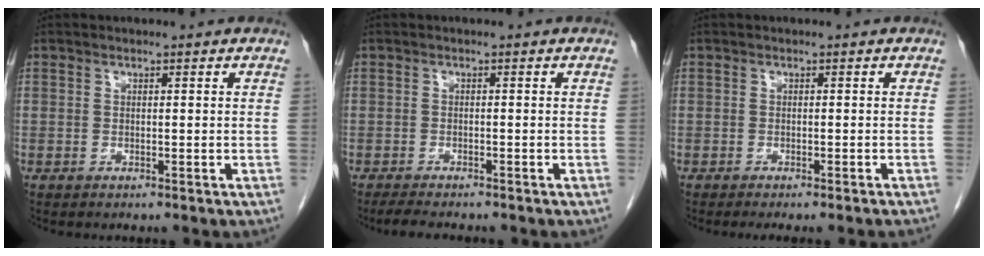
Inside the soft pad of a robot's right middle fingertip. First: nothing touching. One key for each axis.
{"total": 4.9, "fx": -4.2, "fy": 0.8, "fz": 2.3, "tx": -0.039, "ty": -0.013, "tz": -0.061}
{"total": 4.8, "fx": -4.3, "fy": -0.4, "fz": 2.2, "tx": -0.016, "ty": -0.007, "tz": -0.056}